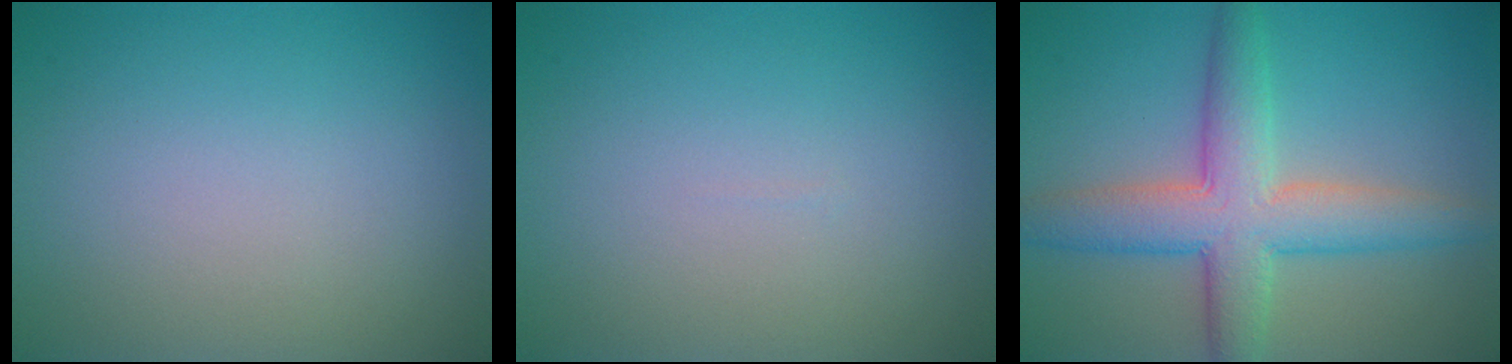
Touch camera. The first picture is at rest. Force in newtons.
{"total": 0.0}
{"total": 6.8, "press": 6.8, "slide": 0.1}